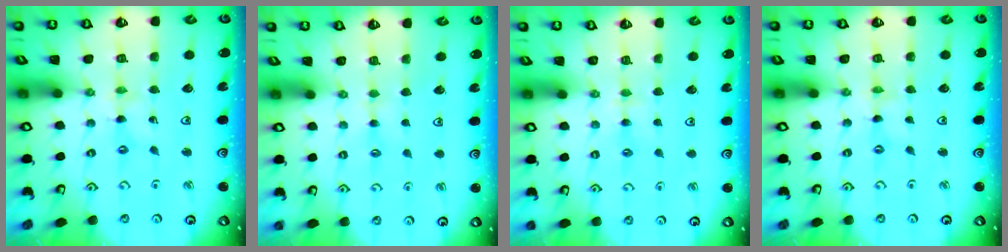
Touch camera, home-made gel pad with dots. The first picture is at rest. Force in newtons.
{"total": 2.3, "press": 2.3, "slide": 0.4}
{"total": 2.9, "press": 2.9, "slide": 0.5}
{"total": 0.0}